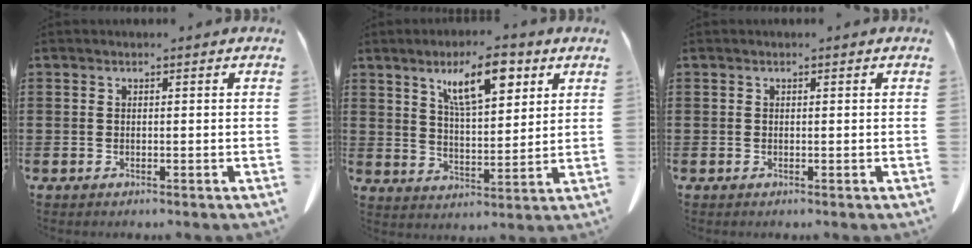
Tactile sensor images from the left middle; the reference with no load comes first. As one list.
[{"total": 9.8, "force": [5.9, 3.2, 7.2], "torque": [-0.129, -0.014, 0.099]}, {"total": 0.0}]